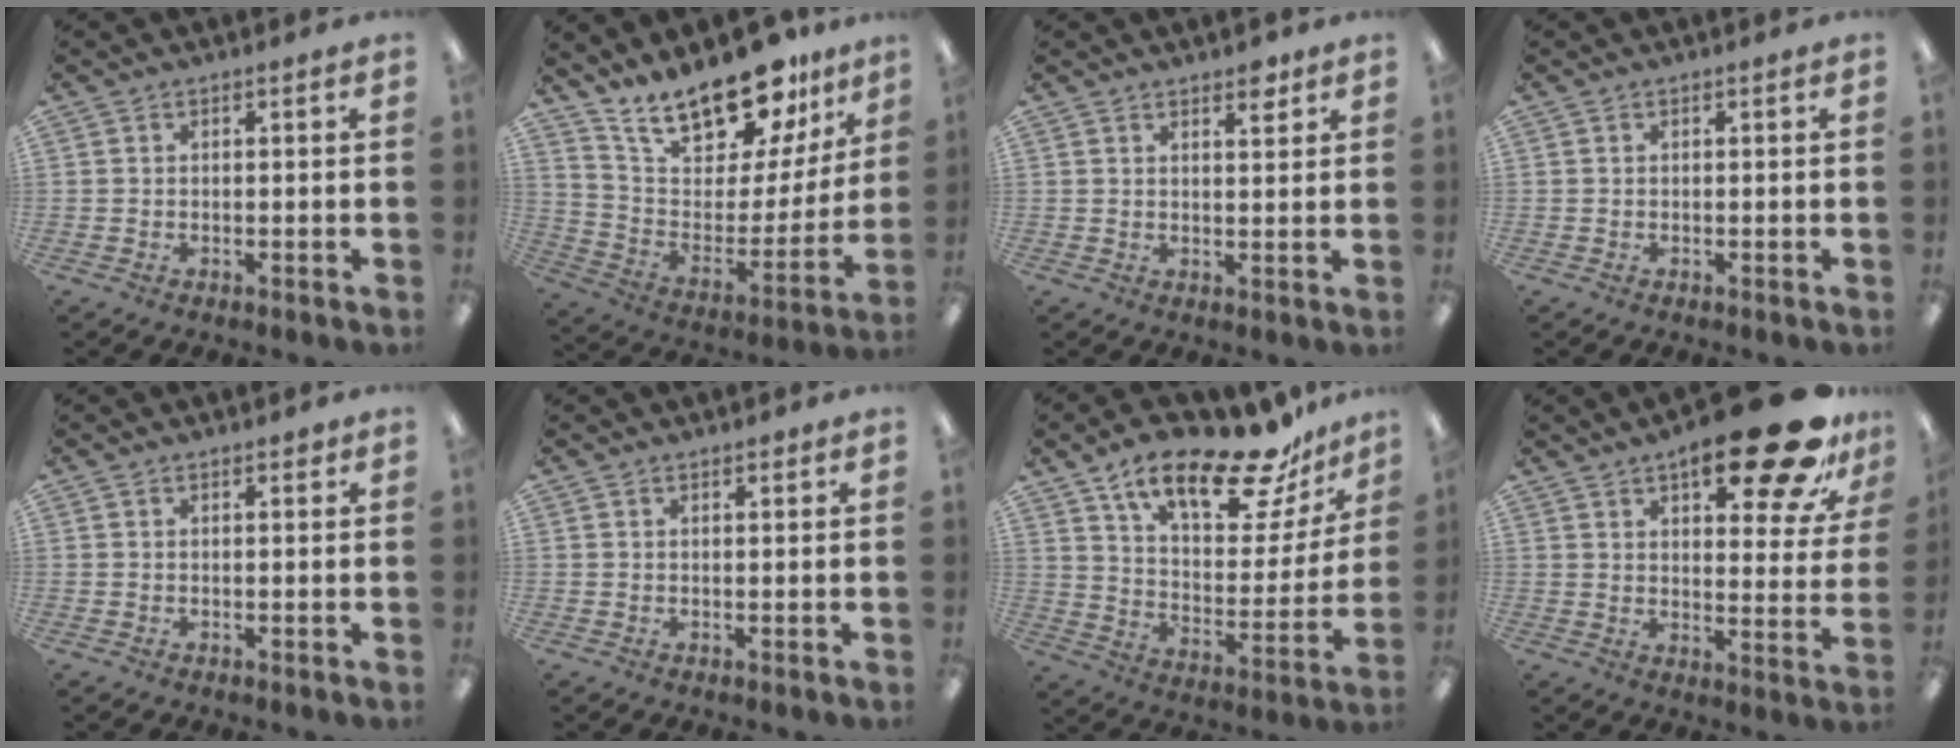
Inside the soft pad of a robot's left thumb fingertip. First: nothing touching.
{"total": 21.5, "force": [17.6, 7.9, 9.6], "torque": [-0.166, -0.121, 0.310]}
{"total": 3.7, "force": [3.0, 1.3, 1.7], "torque": [-0.014, -0.016, 0.049]}
{"total": 0.0}
{"total": 1.1, "force": [0.9, 0.4, 0.6], "torque": [-0.005, -0.003, 0.014]}
{"total": 1.1, "force": [0.9, 0.4, 0.5], "torque": [-0.010, 0.000, 0.017]}
{"total": 21.9, "force": [15.8, 7.4, 13.2], "torque": [-0.211, -0.099, 0.267]}
{"total": 21.5, "force": [13.6, 6.6, 15.3], "torque": [-0.203, -0.085, 0.212]}